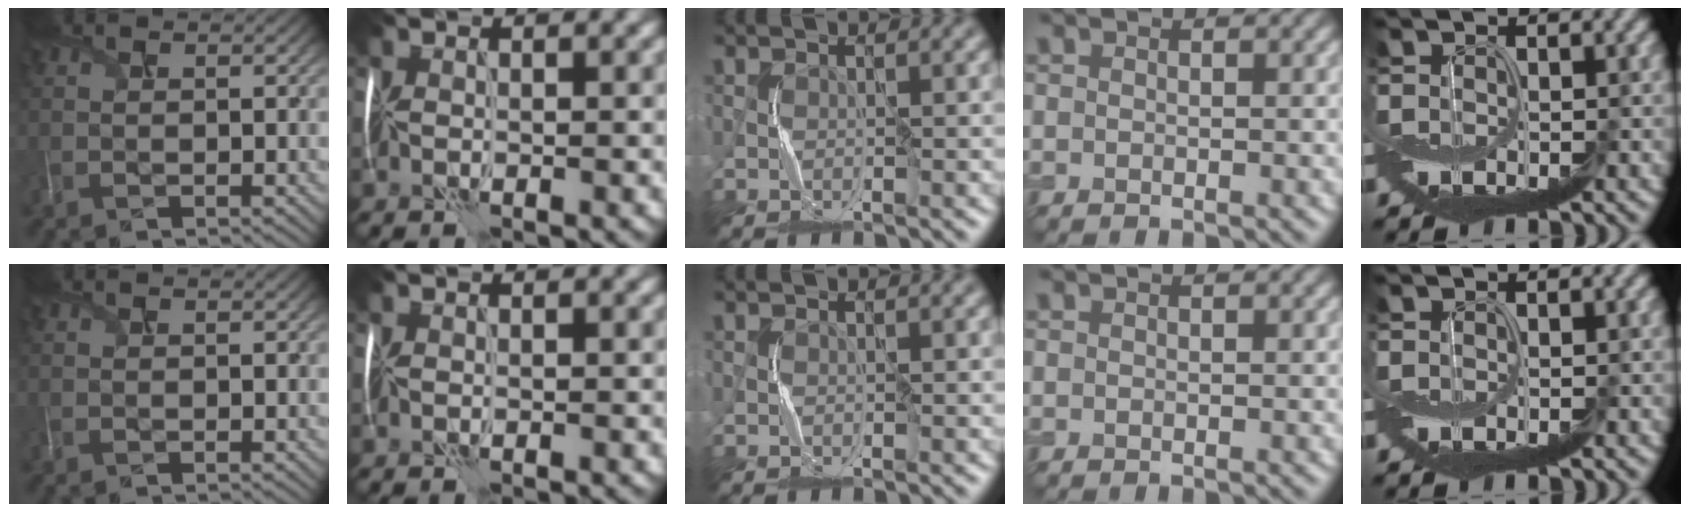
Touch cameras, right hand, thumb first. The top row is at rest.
{}